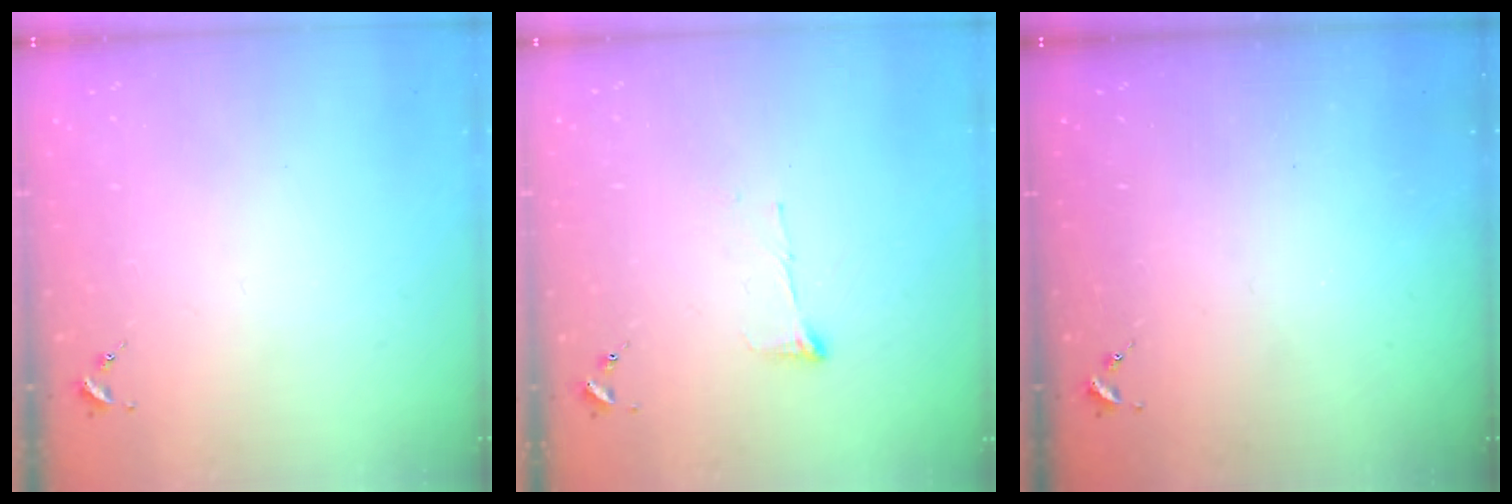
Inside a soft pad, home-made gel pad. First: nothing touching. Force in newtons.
{"total": 5.1, "press": 5.1, "slide": 0.3}
{"total": 0.0}